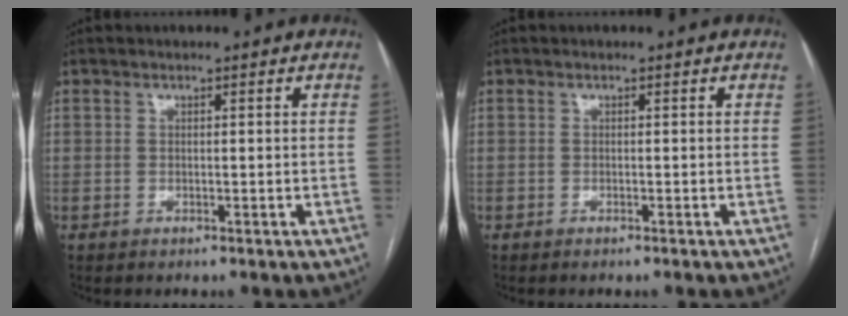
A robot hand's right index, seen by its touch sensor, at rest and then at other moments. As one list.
[{"total": 0.0}]